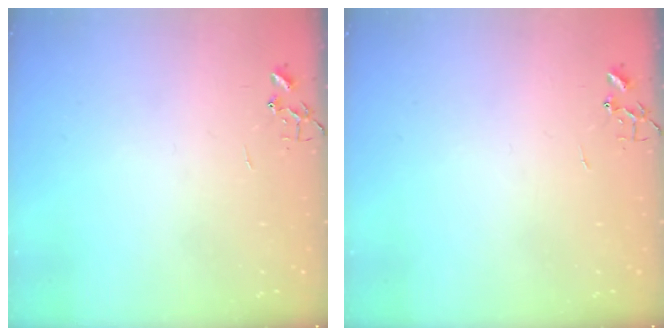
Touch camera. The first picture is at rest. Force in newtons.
{"total": 0.0}